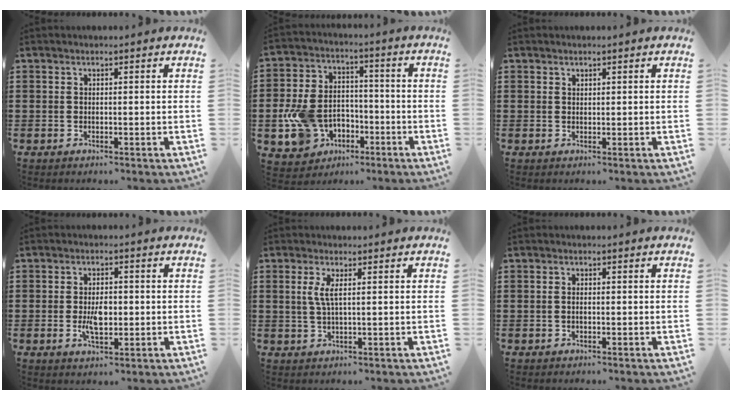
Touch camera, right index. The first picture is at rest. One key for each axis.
{"total": 9.6, "fx": -2.8, "fy": 7.7, "fz": 5.0, "tx": -0.145, "ty": 0.022, "tz": -0.053}
{"total": 0.7, "fx": 0.6, "fy": 0.3, "fz": 0.0, "tx": -0.001, "ty": 0.001, "tz": 0.013}
{"total": 4.5, "fx": -0.6, "fy": 2.2, "fz": 3.9, "tx": -0.070, "ty": -0.002, "tz": -0.012}
{"total": 3.0, "fx": 0.8, "fy": 0.6, "fz": 2.8, "tx": -0.059, "ty": 0.004, "tz": 0.011}
{"total": 0.9, "fx": -0.2, "fy": 0.5, "fz": 0.8, "tx": -0.016, "ty": 0.000, "tz": -0.004}